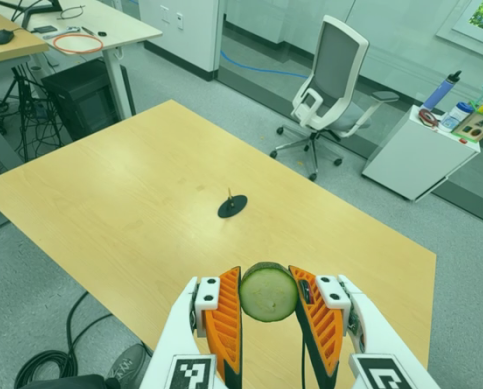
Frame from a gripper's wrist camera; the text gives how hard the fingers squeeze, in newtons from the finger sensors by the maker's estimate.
{"total": 7.8, "left": 7.1, "right": 8.5}